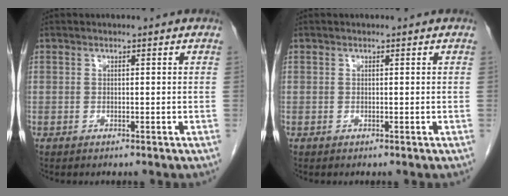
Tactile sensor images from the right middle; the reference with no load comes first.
{"total": 0.0}